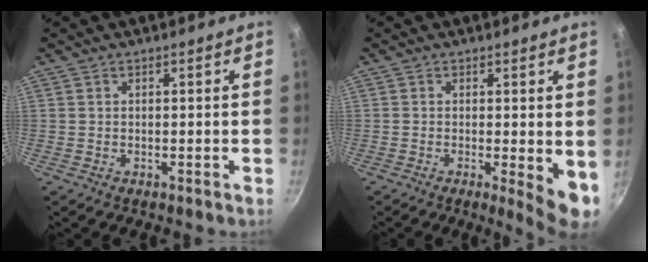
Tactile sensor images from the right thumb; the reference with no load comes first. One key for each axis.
{"total": 6.2, "fx": -0.4, "fy": 1.6, "fz": 5.9, "tx": -0.073, "ty": -0.012, "tz": -0.004}